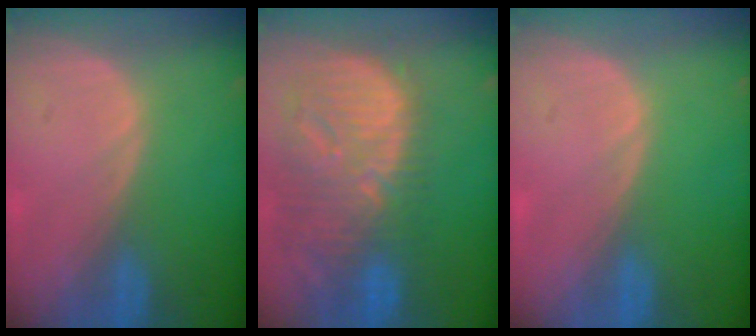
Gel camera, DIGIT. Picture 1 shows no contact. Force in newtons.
{"total": 13.3, "press": 11.6, "slide": 6.5}
{"total": 0.0}